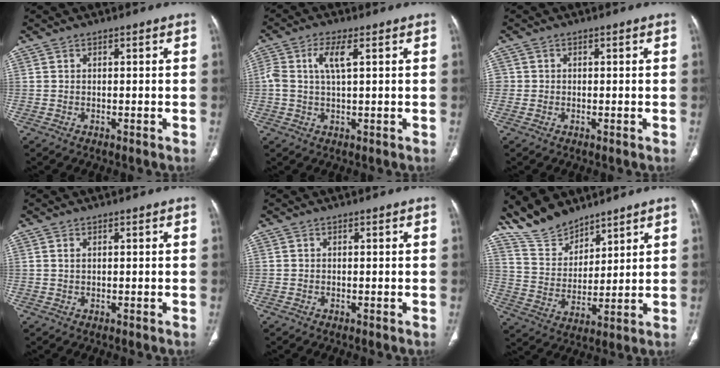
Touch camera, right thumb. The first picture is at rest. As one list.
[{"total": 5.2, "force": [1.3, 1.7, 4.7], "torque": [-0.113, 0.009, 0.029]}, {"total": 1.4, "force": [-0.1, 1.4, 0.4], "torque": [0.000, 0.004, -0.003]}, {"total": 0.7, "force": [0.3, 0.4, 0.5], "torque": [-0.012, 0.002, 0.007]}, {"total": 0.0}, {"total": 11.2, "force": [9.9, 4.4, 2.9], "torque": [-0.039, -0.050, 0.202]}]